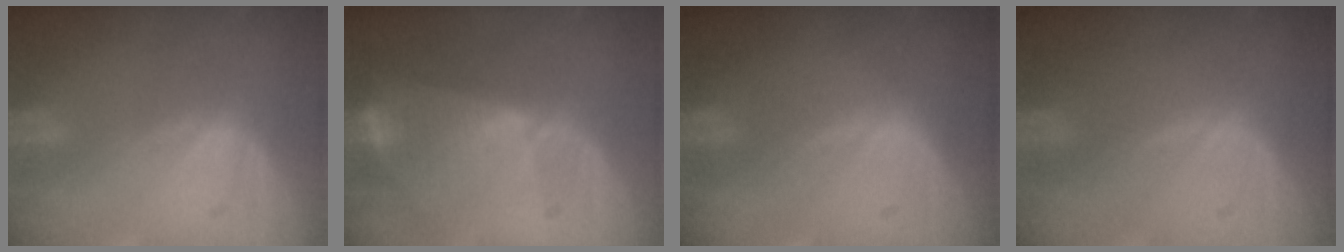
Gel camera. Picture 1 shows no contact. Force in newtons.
{"total": 7.9, "press": 6.8, "slide": 4.0}
{"total": 0.0}
{"total": 0.0}